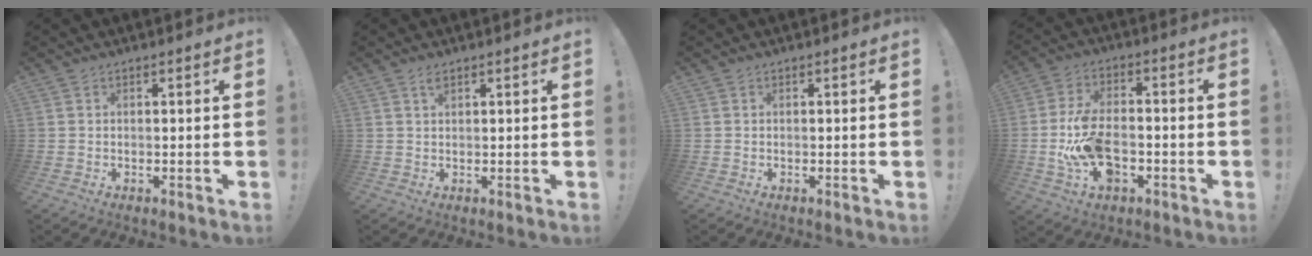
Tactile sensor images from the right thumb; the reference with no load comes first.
{"total": 1.6, "force": [1.3, 0.4, 1.0], "torque": [-0.007, -0.009, 0.021]}
{"total": 0.0}
{"total": 14.5, "force": [-3.9, 9.1, 10.6], "torque": [-0.200, 0.016, -0.067]}